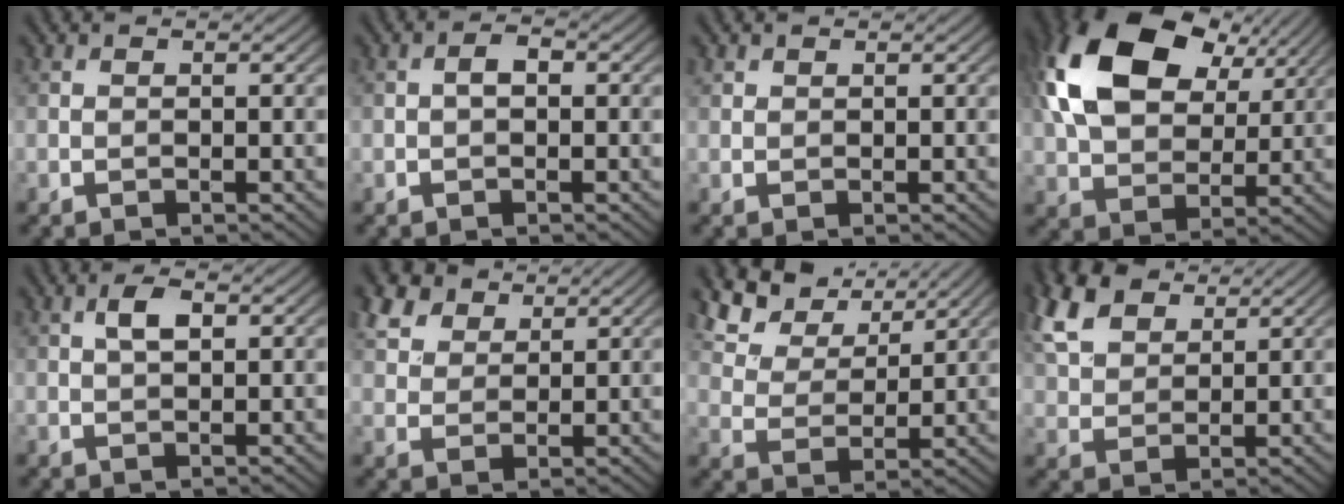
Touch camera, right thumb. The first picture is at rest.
{"total": 1.6, "force": [-0.1, 0.9, 1.3], "torque": [-0.023, 0.008, -0.005]}
{"total": 0.8, "force": [0.6, 0.5, 0.1], "torque": [-0.002, -0.001, 0.015]}
{"total": 17.7, "force": [6.7, 11.3, 11.8], "torque": [-0.272, 0.029, 0.124]}
{"total": 2.6, "force": [0.8, 1.2, 2.2], "torque": [-0.043, 0.005, 0.012]}
{"total": 6.1, "force": [4.0, 3.6, 2.7], "torque": [-0.078, 0.008, 0.084]}
{"total": 8.9, "force": [6.7, 4.3, 4.1], "torque": [-0.107, -0.009, 0.136]}
{"total": 8.9, "force": [5.2, 5.1, 5.1], "torque": [-0.148, 0.022, 0.107]}